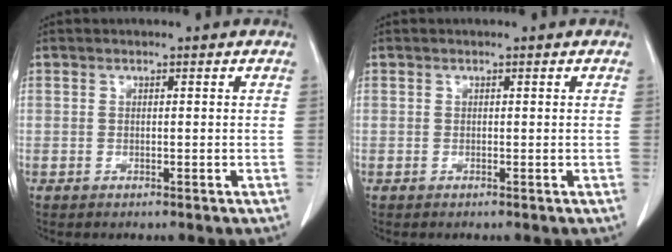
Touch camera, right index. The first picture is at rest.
{"total": 0.0}